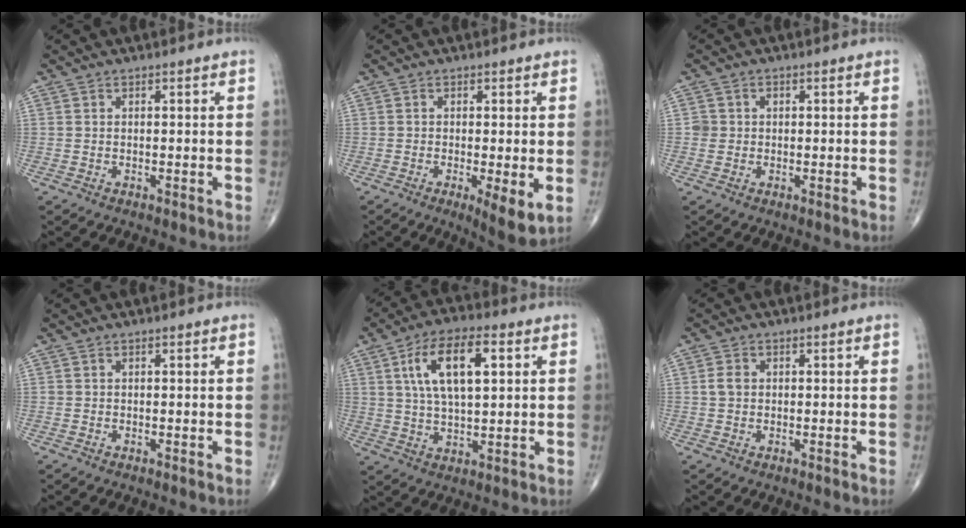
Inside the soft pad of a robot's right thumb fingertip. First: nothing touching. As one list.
[{"total": 5.9, "force": [-1.2, 1.5, 5.6], "torque": [-0.090, -0.020, -0.022]}, {"total": 2.0, "force": [0.1, 1.9, 0.4], "torque": [0.004, 0.004, 0.003]}, {"total": 0.0}, {"total": 13.1, "force": [3.9, 5.7, 11.1], "torque": [-0.194, 0.004, 0.070]}, {"total": 2.2, "force": [0.3, 1.8, 1.4], "torque": [-0.026, 0.004, 0.004]}]